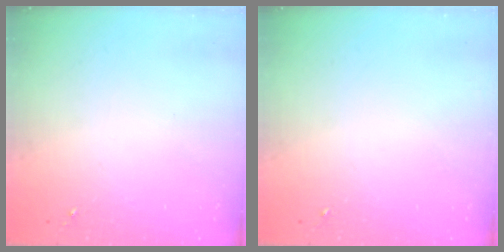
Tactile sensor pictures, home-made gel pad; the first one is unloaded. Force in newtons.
{"total": 0.0}